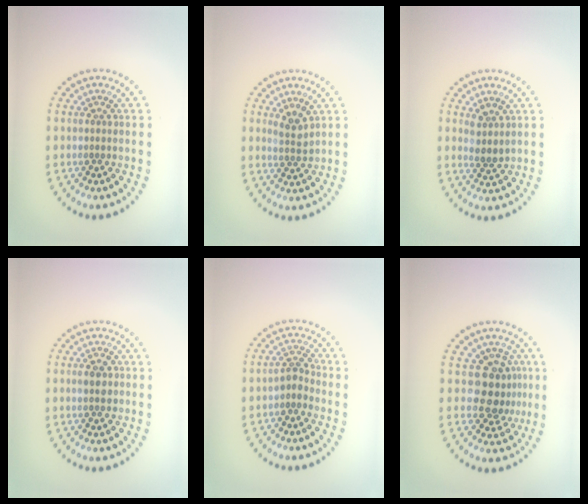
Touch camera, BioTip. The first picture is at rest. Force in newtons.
{"total": 1.8, "press": 1.4, "slide": 1.2}
{"total": 1.7, "press": 1.4, "slide": 1.0}
{"total": 2.1, "press": 2.1, "slide": 0.1}
{"total": 1.8, "press": 1.4, "slide": 1.1}
{"total": 4.0, "press": 3.5, "slide": 1.9}